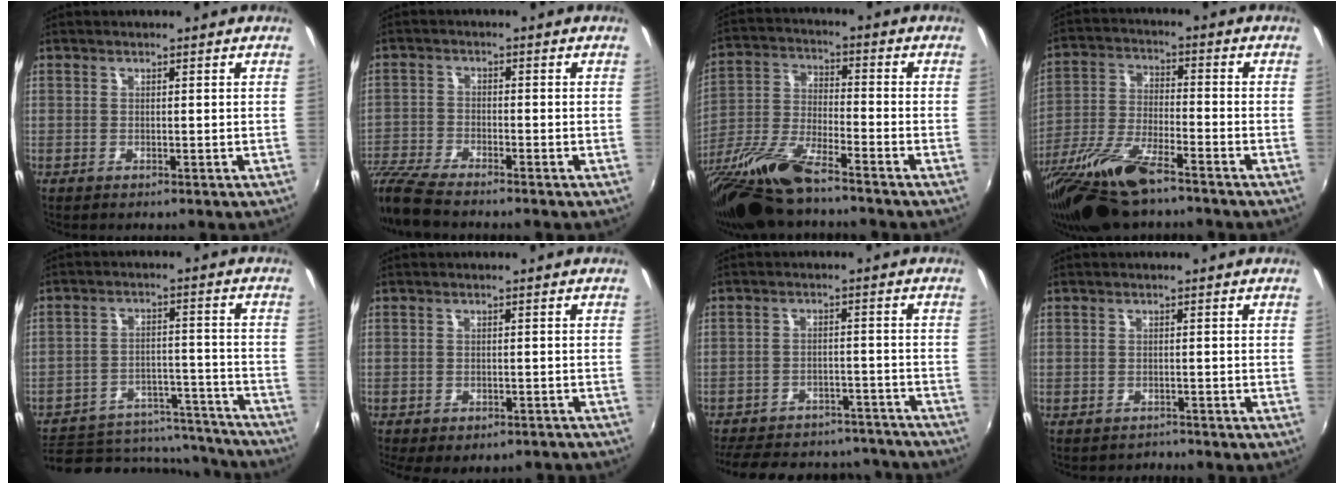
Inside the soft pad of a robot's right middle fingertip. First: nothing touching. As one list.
[{"total": 8.8, "force": [-7.9, 1.1, 3.5], "torque": [-0.097, -0.019, -0.158]}, {"total": 15.2, "force": [-12.1, 2.3, 9.0], "torque": [-0.194, -0.033, -0.235]}, {"total": 15.8, "force": [-11.9, 3.6, 9.7], "torque": [-0.206, -0.035, -0.228]}, {"total": 18.9, "force": [-15.4, 8.8, 6.4], "torque": [-0.128, 0.032, -0.184]}, {"total": 8.5, "force": [-6.5, 3.7, 4.0], "torque": [-0.088, -0.026, -0.079]}, {"total": 23.3, "force": [-20.1, 9.1, 7.5], "torque": [-0.169, 0.048, -0.245]}, {"total": 1.9, "force": [-1.8, 0.6, -0.3], "torque": [0.000, -0.003, -0.028]}]